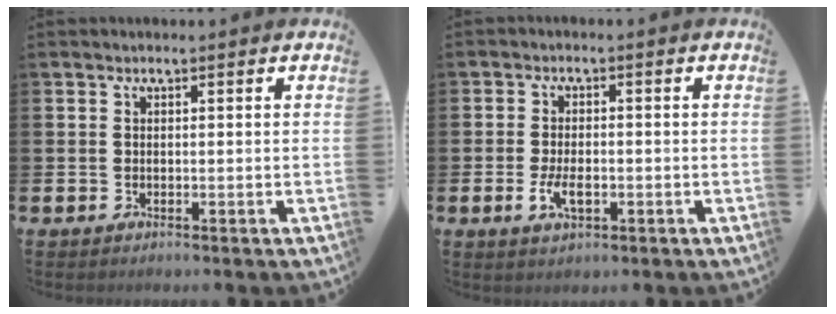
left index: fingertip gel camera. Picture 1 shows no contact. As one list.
[{"total": 3.4, "force": [-0.8, 1.7, 2.9], "torque": [-0.046, -0.004, -0.017]}]